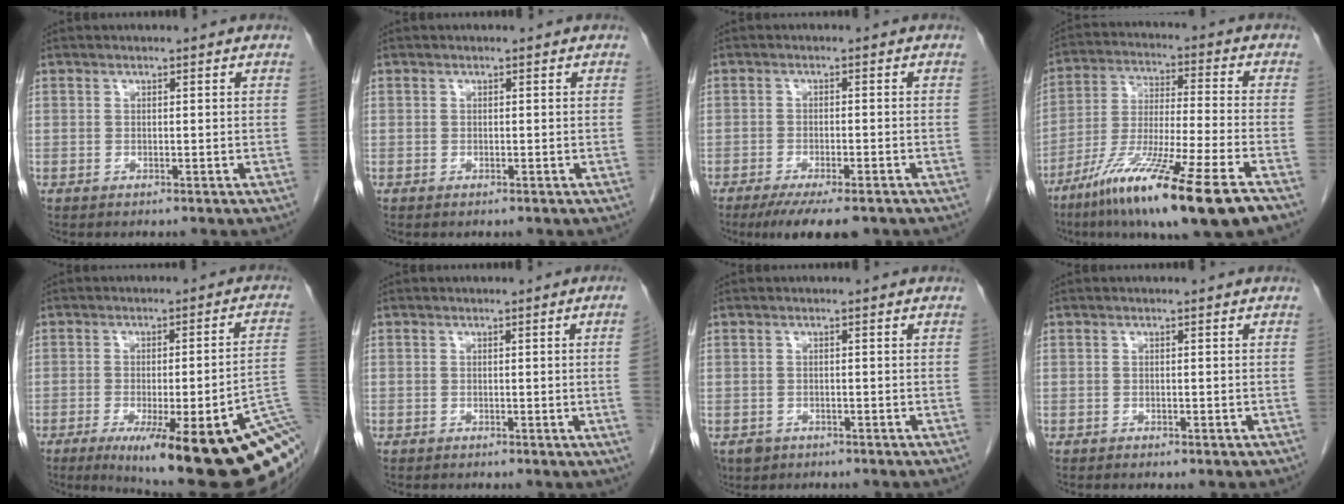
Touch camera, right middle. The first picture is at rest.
{"total": 0.0}
{"total": 8.8, "force": [-6.6, 2.1, 5.5], "torque": [-0.078, -0.014, -0.098]}
{"total": 18.9, "force": [-11.6, 0.0, 14.9], "torque": [-0.262, -0.058, -0.208]}
{"total": 24.8, "force": [-11.8, 3.4, 21.6], "torque": [-0.189, -0.017, -0.153]}
{"total": 2.6, "force": [-0.3, -1.0, 2.4], "torque": [-0.031, -0.003, -0.004]}
{"total": 2.7, "force": [-1.7, 2.1, 0.5], "torque": [-0.010, 0.002, -0.026]}
{"total": 1.3, "force": [-0.8, 0.5, 0.9], "torque": [-0.014, -0.002, -0.007]}